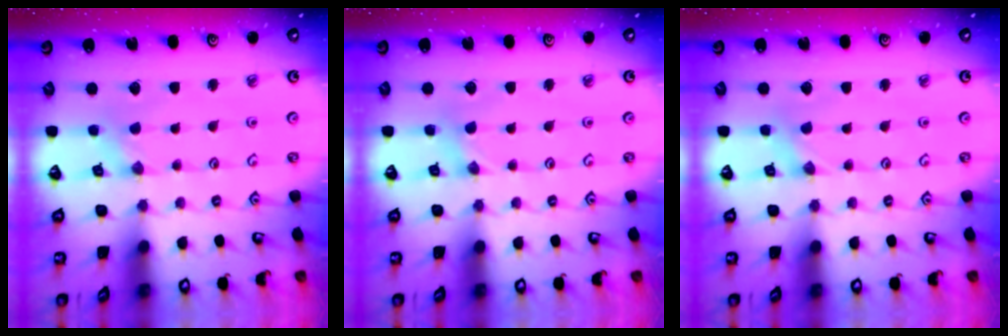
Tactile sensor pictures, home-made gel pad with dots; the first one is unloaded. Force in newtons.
{"total": 2.1, "press": 2.0, "slide": 0.4}
{"total": 0.0}